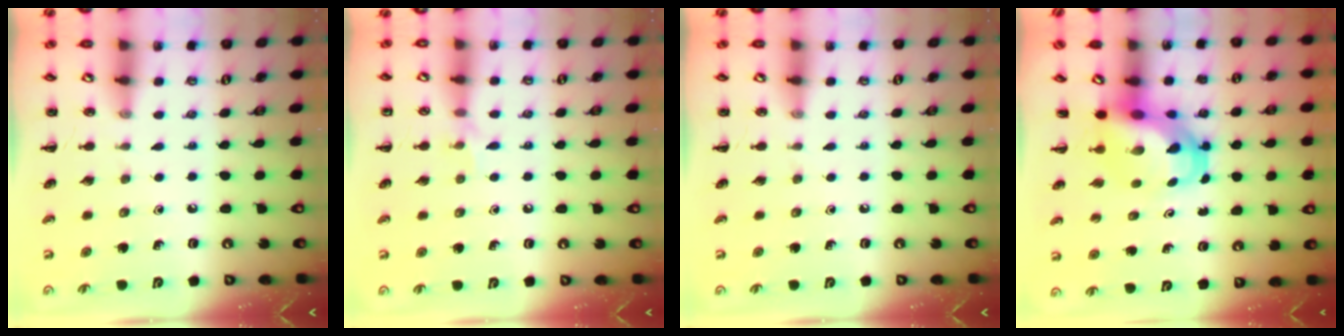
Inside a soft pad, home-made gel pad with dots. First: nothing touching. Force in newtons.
{"total": 5.1, "press": 5.0, "slide": 1.1}
{"total": 0.0}
{"total": 5.7, "press": 5.6, "slide": 1.1}